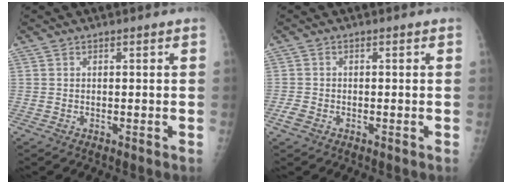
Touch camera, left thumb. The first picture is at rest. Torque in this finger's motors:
{"motor_torque": [-0.21, 0.56, -0.16, -0.02, 0.11]}